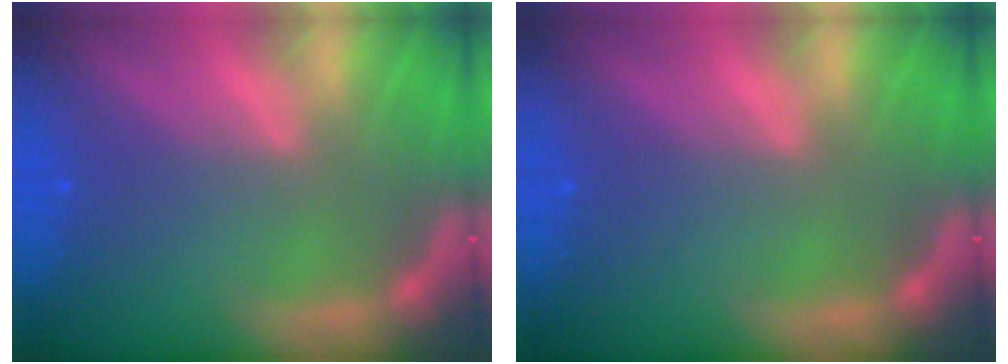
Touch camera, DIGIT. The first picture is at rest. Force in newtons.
{"total": 0.0}